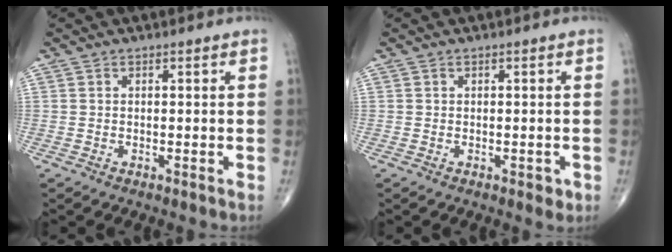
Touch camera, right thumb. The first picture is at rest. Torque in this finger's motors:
{"motor_torque": [-0.23, 0.02, -0.16, -0.07, -0.02]}